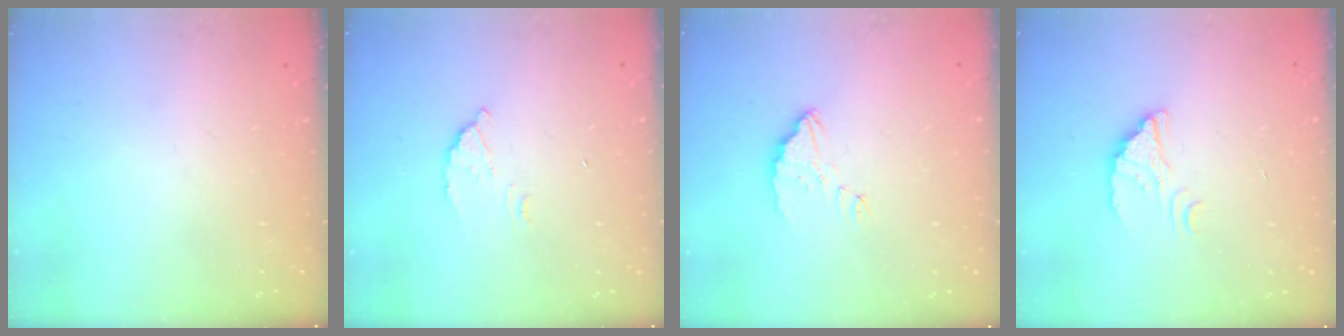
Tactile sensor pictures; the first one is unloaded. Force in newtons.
{"total": 2.7, "press": 2.7, "slide": 0.1}
{"total": 3.2, "press": 3.2, "slide": 0.1}
{"total": 2.4, "press": 2.4, "slide": 0.0}